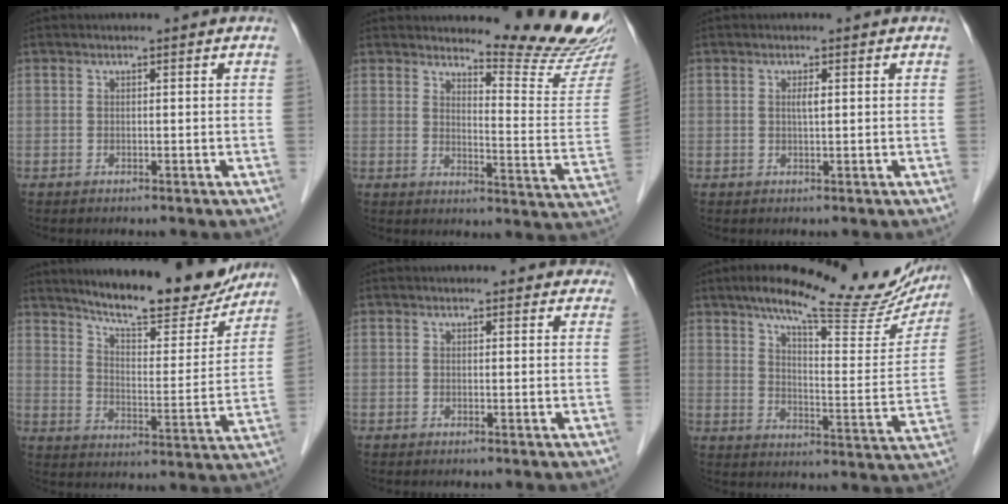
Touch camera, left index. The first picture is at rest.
{"total": 14.2, "force": [13.8, -1.0, 3.1], "torque": [-0.040, -0.121, 0.157]}
{"total": 1.1, "force": [0.4, 0.1, 1.1], "torque": [-0.024, 0.000, 0.006]}
{"total": 18.5, "force": [16.4, 3.3, 8.0], "torque": [-0.115, -0.026, 0.229]}
{"total": 3.9, "force": [3.6, 1.5, 0.4], "torque": [0.008, 0.002, 0.026]}
{"total": 23.4, "force": [18.1, 5.1, 13.9], "torque": [-0.189, 0.002, 0.235]}